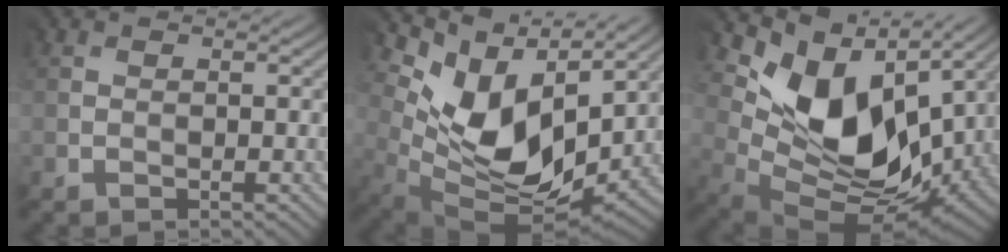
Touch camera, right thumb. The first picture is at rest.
{"total": 11.1, "force": [4.3, 7.0, 7.4], "torque": [-0.146, -0.002, 0.087]}
{"total": 11.7, "force": [4.2, 7.6, 7.7], "torque": [-0.141, -0.006, 0.089]}